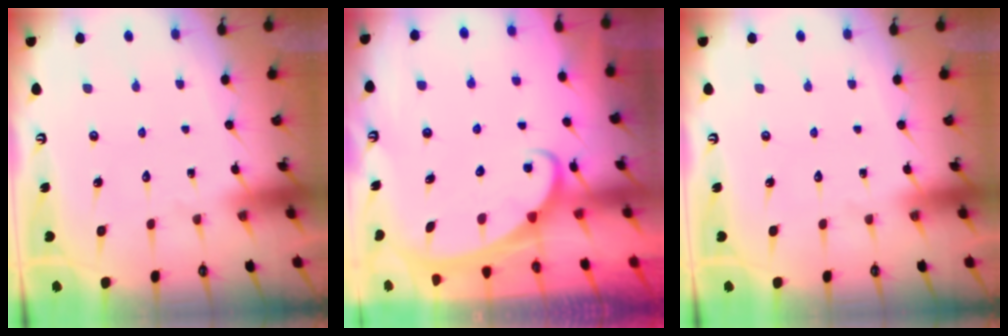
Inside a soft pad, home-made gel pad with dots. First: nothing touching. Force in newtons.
{"total": 2.7, "press": 2.7, "slide": 0.3}
{"total": 0.0}